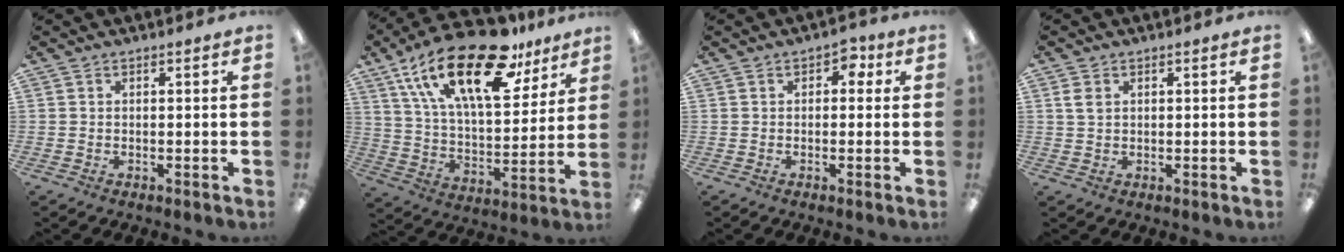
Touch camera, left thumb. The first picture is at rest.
{"total": 25.7, "force": [15.7, 10.7, 17.3], "torque": [-0.298, -0.080, 0.268]}
{"total": 2.8, "force": [0.4, 2.0, 1.9], "torque": [-0.022, 0.003, 0.000]}
{"total": 2.5, "force": [0.9, 1.7, 1.6], "torque": [-0.026, 0.002, 0.013]}